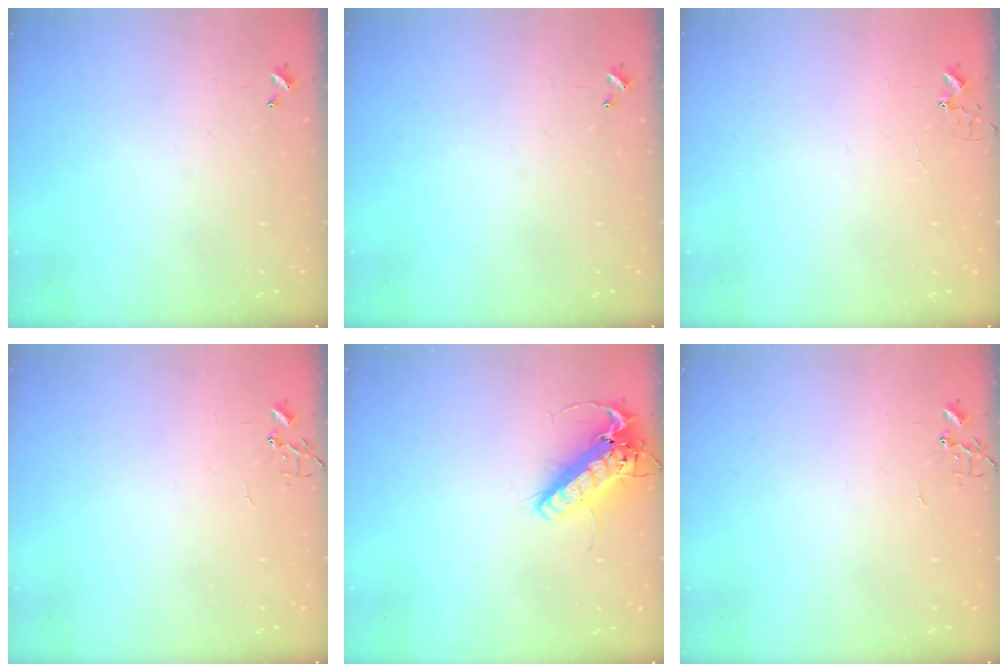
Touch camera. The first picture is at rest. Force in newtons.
{"total": 0.0}
{"total": 3.7, "press": 3.6, "slide": 0.5}
{"total": 0.0}
{"total": 15.6, "press": 15.3, "slide": 3.2}
{"total": 0.0}